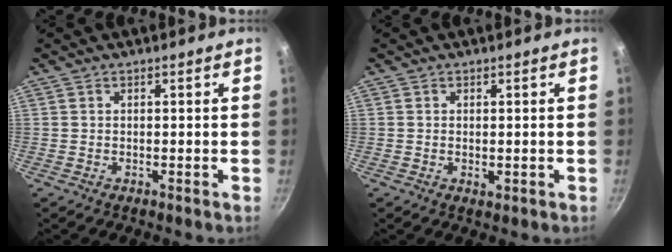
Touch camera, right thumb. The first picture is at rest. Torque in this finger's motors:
{"motor_torque": [-0.32, 0.06, 0.10, 0.25, 0.02]}